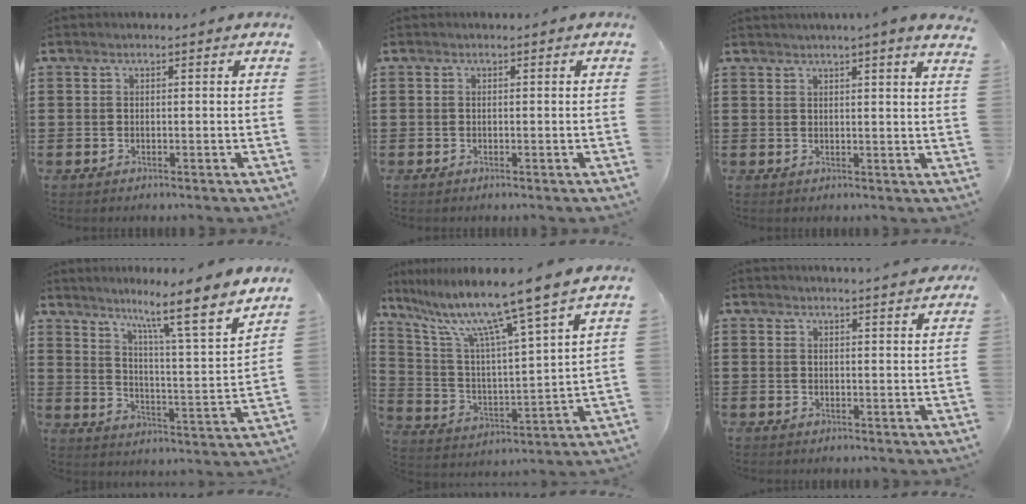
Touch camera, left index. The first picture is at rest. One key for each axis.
{"total": 0.0}
{"total": 2.6, "fx": 2.2, "fy": -0.8, "fz": 1.0, "tx": -0.023, "ty": -0.008, "tz": 0.041}
{"total": 8.9, "fx": 6.9, "fy": -0.6, "fz": 5.5, "tx": -0.111, "ty": -0.060, "tz": 0.100}
{"total": 11.2, "fx": 8.9, "fy": -0.9, "fz": 6.8, "tx": -0.168, "ty": -0.062, "tz": 0.139}
{"total": 2.4, "fx": 2.4, "fy": -0.1, "fz": 0.1, "tx": -0.001, "ty": -0.013, "tz": 0.042}